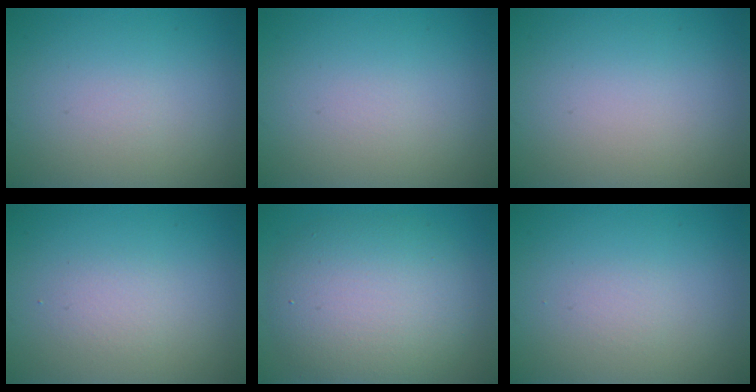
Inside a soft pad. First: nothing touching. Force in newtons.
{"total": 0.0}
{"total": 0.0}
{"total": 1.3, "press": 1.3, "slide": 0.2}
{"total": 7.5, "press": 7.5, "slide": 0.3}
{"total": 0.0}